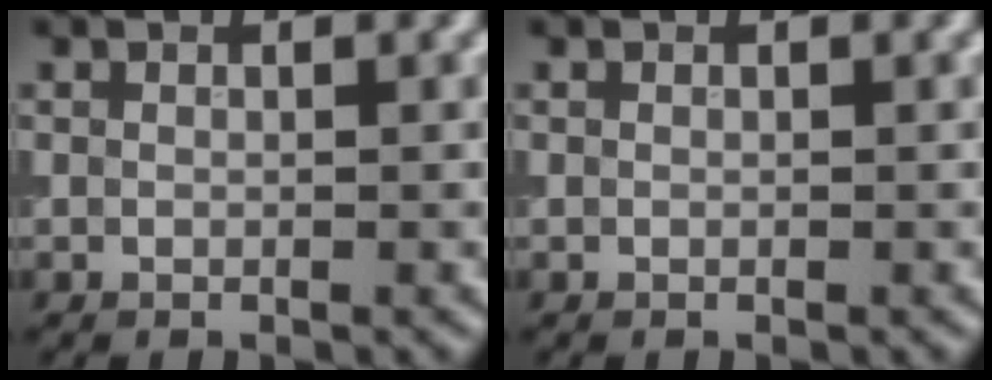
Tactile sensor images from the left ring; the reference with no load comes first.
{"total": 0.0}